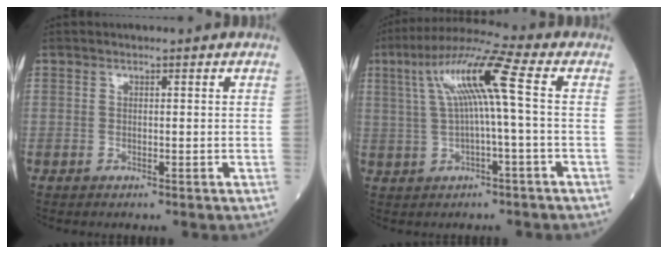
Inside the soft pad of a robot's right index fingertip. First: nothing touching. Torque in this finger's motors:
{"motor_torque": [1.53, 0.46, 0.72, 0.21]}